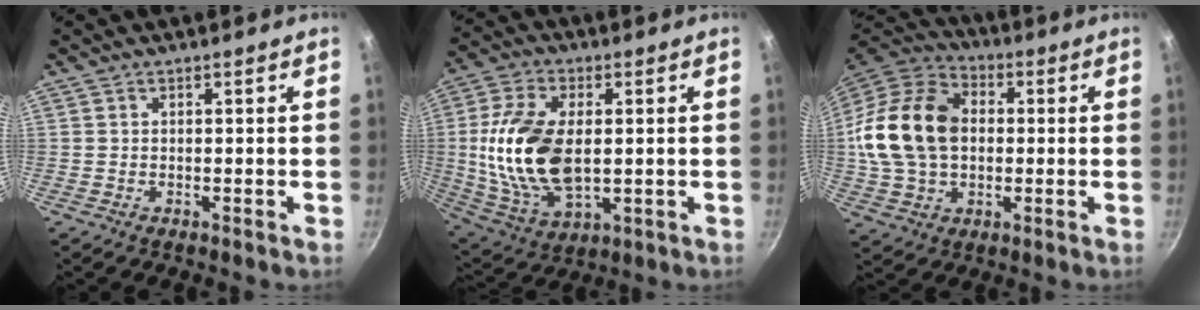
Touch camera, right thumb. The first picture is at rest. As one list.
[{"total": 18.2, "force": [0.8, 10.4, 14.9], "torque": [-0.283, 0.000, 0.022]}, {"total": 19.4, "force": [1.2, 13.9, 13.5], "torque": [-0.238, 0.029, 0.015]}]